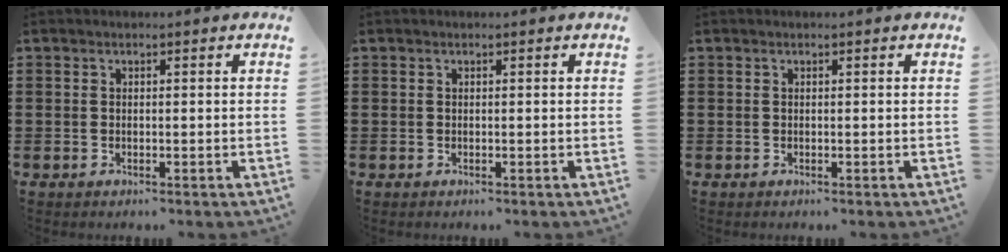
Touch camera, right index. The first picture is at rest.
{"total": 0.0}
{"total": 0.0}